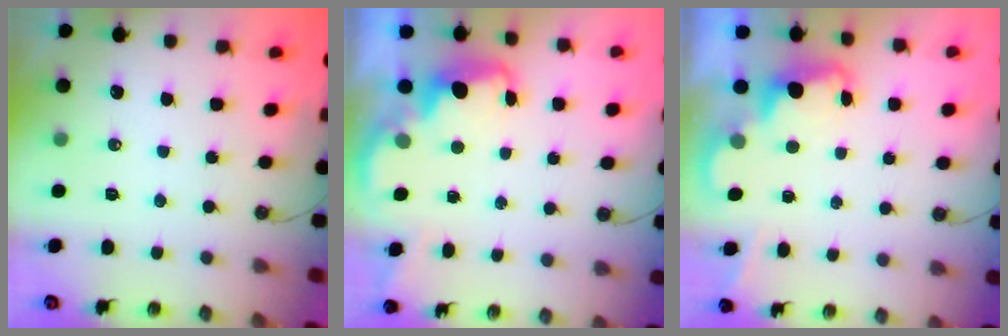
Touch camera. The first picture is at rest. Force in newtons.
{"total": 2.3, "press": 2.2, "slide": 0.6}
{"total": 2.5, "press": 2.4, "slide": 0.5}